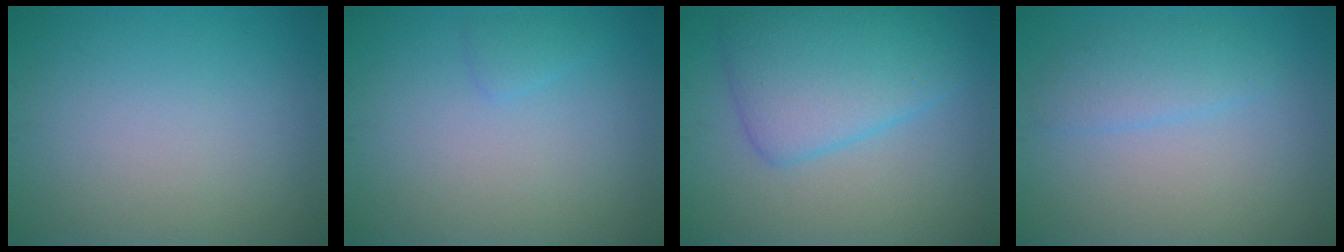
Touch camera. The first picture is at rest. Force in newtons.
{"total": 0.9, "press": 0.9, "slide": 0.0}
{"total": 6.1, "press": 6.1, "slide": 0.2}
{"total": 2.3, "press": 2.3, "slide": 0.0}